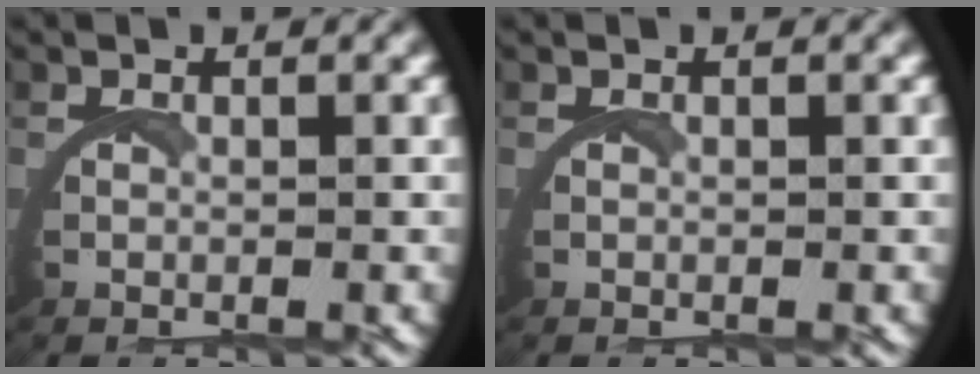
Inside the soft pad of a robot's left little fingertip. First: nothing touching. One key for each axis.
{"total": 0.0}